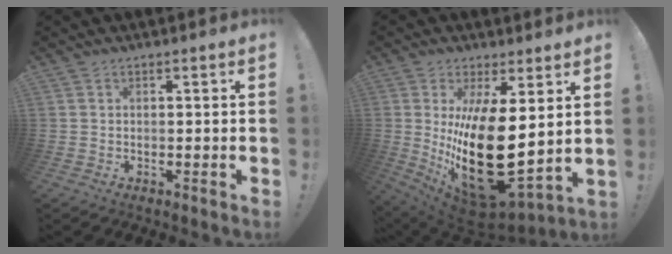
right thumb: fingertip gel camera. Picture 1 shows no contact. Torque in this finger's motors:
{"motor_torque": [1.79, 3.22, 2.77, 0.00, 1.05]}